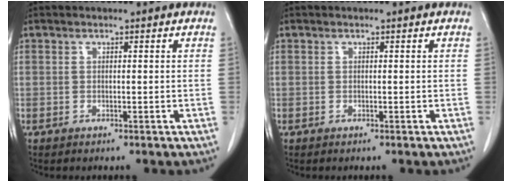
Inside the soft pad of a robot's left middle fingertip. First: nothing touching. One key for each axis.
{"total": 0.0}